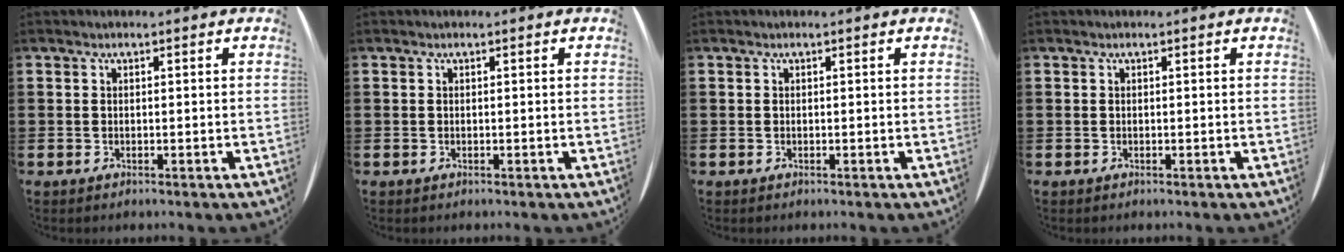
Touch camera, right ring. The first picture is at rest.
{"total": 0.0}
{"total": 0.0}
{"total": 0.0}